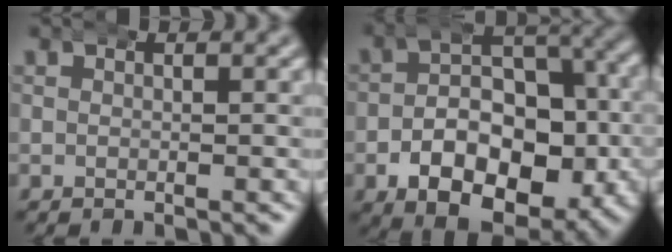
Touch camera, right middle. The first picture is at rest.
{"total": 12.8, "force": [-4.5, 8.6, 8.3], "torque": [-0.128, -0.031, -0.065]}